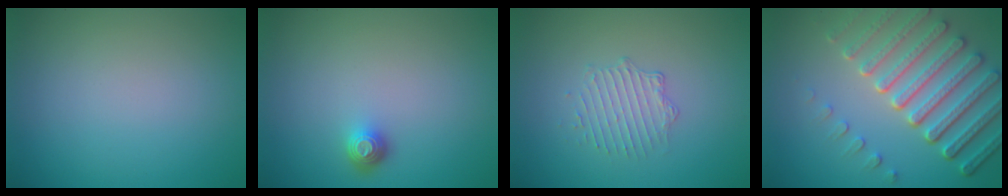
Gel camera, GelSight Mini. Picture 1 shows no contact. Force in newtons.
{"total": 1.4, "press": 1.1, "slide": 0.9}
{"total": 1.7, "press": 1.1, "slide": 1.3}
{"total": 7.6, "press": 5.7, "slide": 5.1}